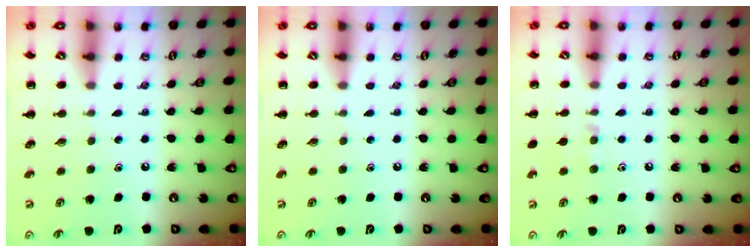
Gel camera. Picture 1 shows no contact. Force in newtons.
{"total": 0.0}
{"total": 6.6, "press": 6.3, "slide": 2.0}